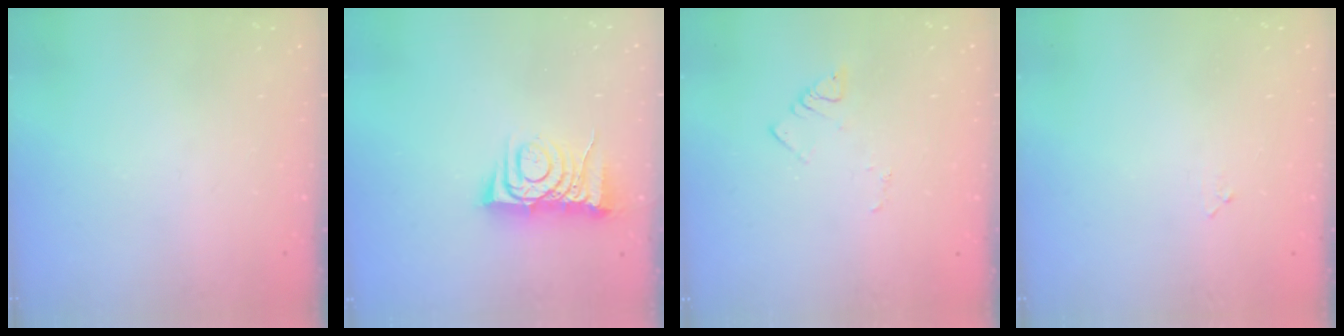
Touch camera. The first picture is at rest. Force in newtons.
{"total": 7.0, "press": 6.9, "slide": 1.0}
{"total": 3.9, "press": 3.9, "slide": 0.5}
{"total": 3.6, "press": 3.6, "slide": 0.5}